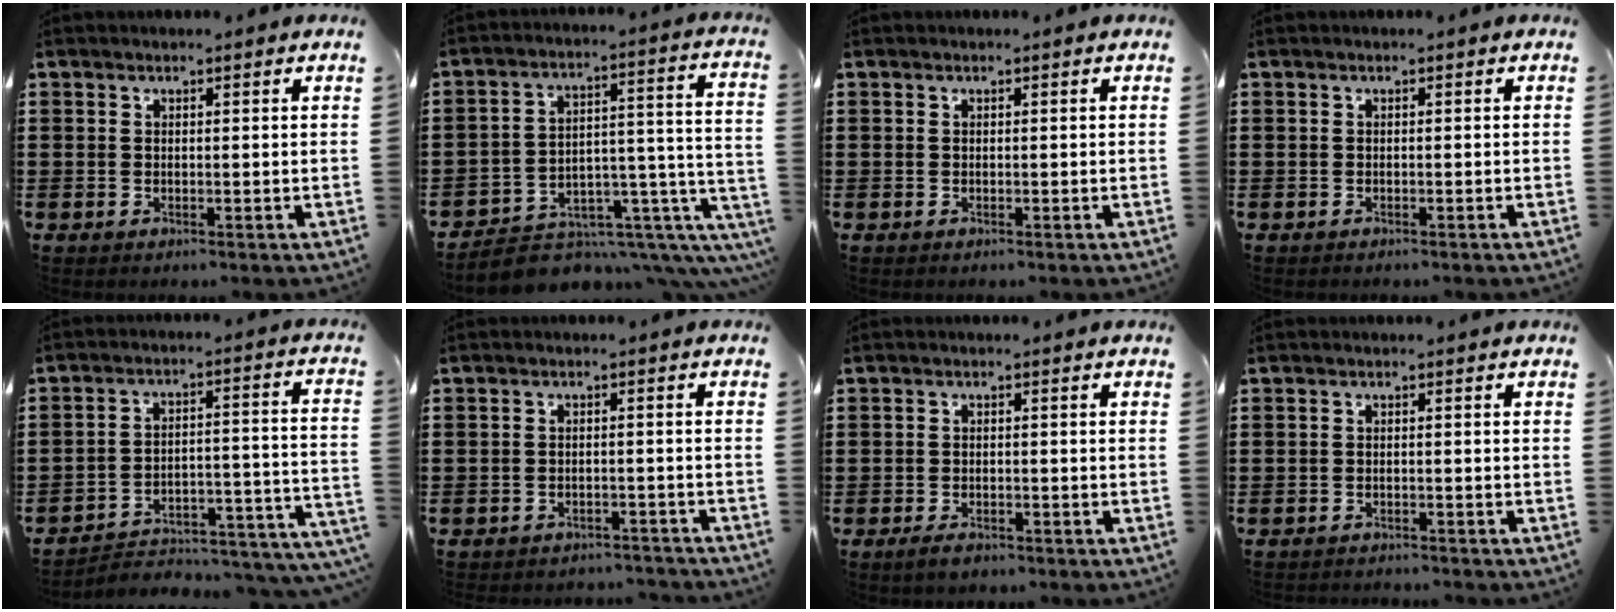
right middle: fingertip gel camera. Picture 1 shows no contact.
{"total": 6.6, "force": [-5.4, 2.7, 2.6], "torque": [-0.040, -0.005, -0.093]}
{"total": 0.0}
{"total": 0.0}
{"total": 2.6, "force": [-2.3, 0.9, 0.7], "torque": [-0.023, -0.017, -0.055]}
{"total": 2.4, "force": [-2.4, 0.1, -0.2], "torque": [-0.003, -0.001, -0.052]}
{"total": 1.7, "force": [-1.2, 0.6, 1.0], "torque": [-0.027, -0.005, -0.024]}
{"total": 1.2, "force": [-1.2, -0.1, -0.1], "torque": [-0.005, 0.000, -0.025]}